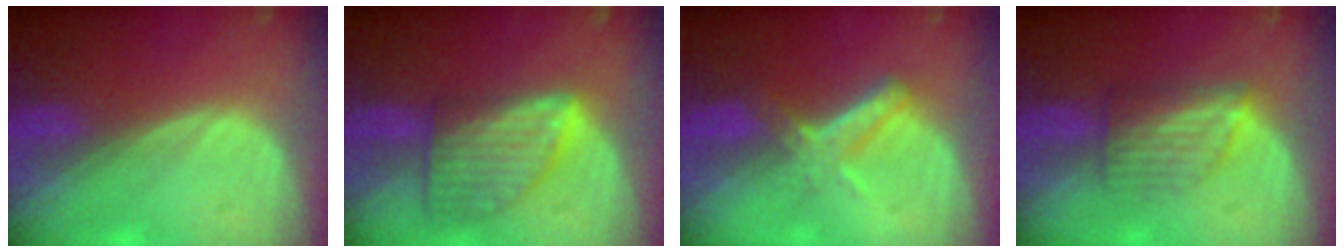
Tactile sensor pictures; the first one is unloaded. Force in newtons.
{"total": 8.1, "press": 7.3, "slide": 3.4}
{"total": 5.6, "press": 4.8, "slide": 3.0}
{"total": 6.1, "press": 5.5, "slide": 2.7}